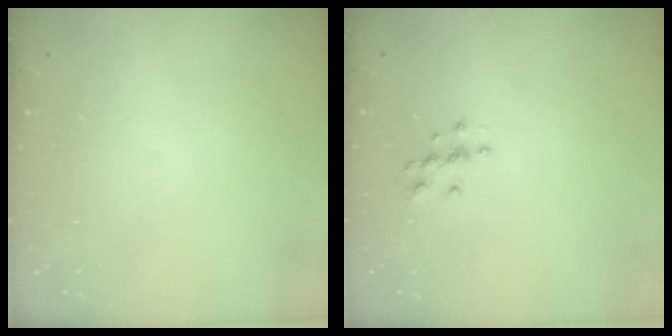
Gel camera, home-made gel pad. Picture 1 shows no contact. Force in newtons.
{"total": 3.9, "press": 3.8, "slide": 0.4}